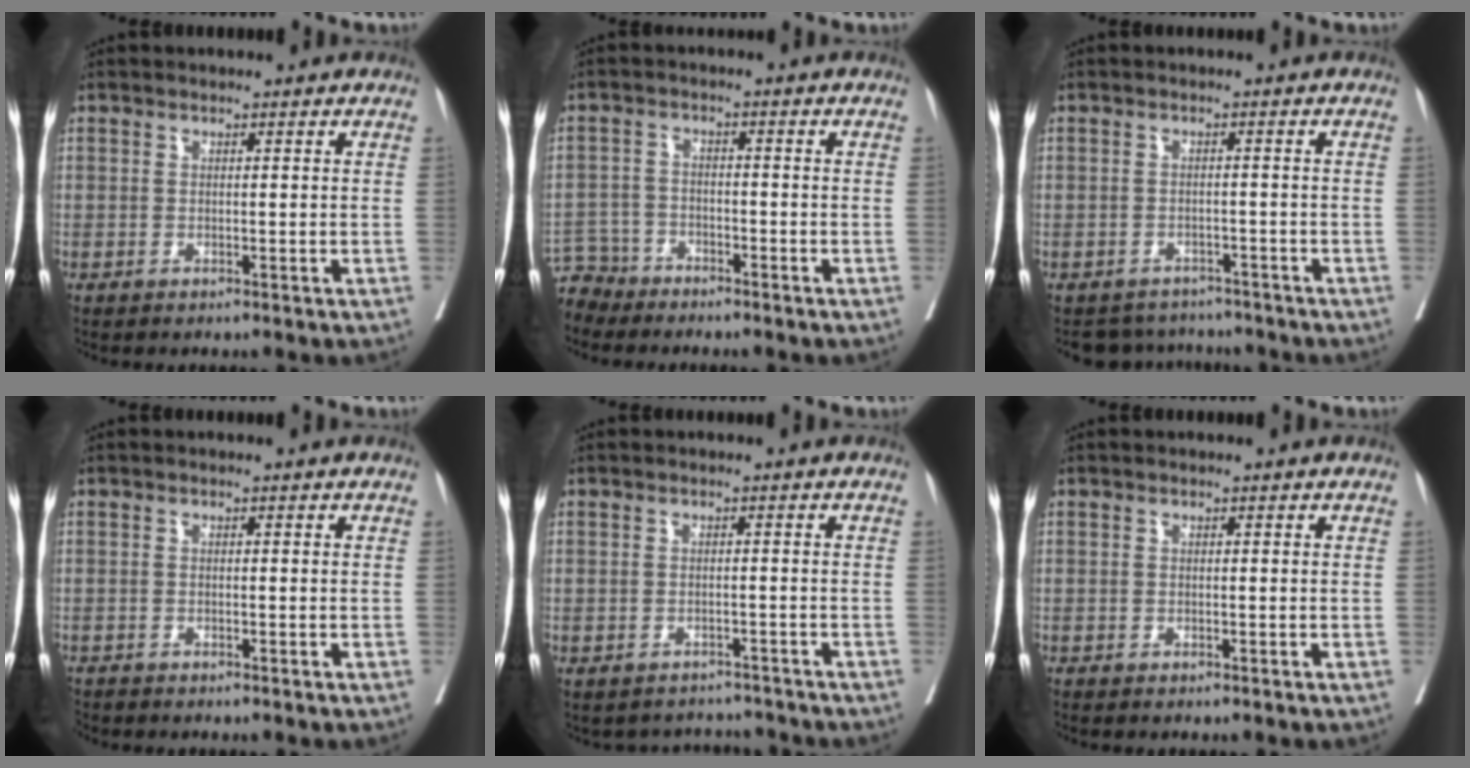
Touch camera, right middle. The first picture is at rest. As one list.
[{"total": 5.0, "force": [-4.5, 1.8, -1.1], "torque": [0.020, -0.002, -0.088]}, {"total": 4.9, "force": [-4.6, 1.6, -0.6], "torque": [0.013, 0.012, -0.063]}, {"total": 1.1, "force": [-1.1, 0.2, 0.0], "torque": [-0.005, -0.005, -0.023]}, {"total": 4.0, "force": [-3.6, 1.2, -1.2], "torque": [0.018, 0.016, -0.048]}, {"total": 0.0}]